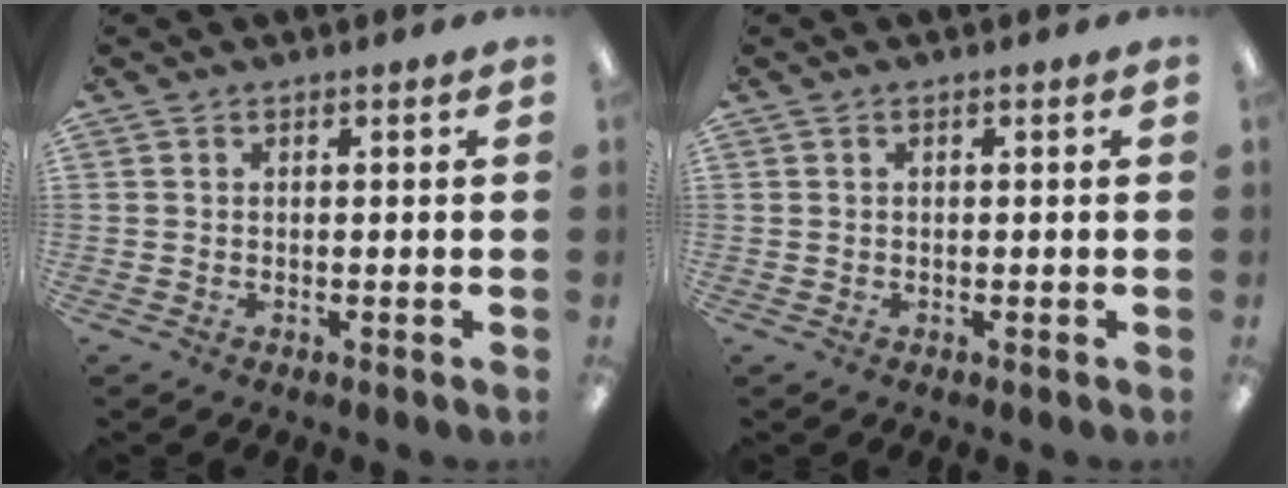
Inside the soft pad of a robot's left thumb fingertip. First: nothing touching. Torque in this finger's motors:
{"motor_torque": [-0.06, 0.05, -0.14, 0.02, 0.00]}